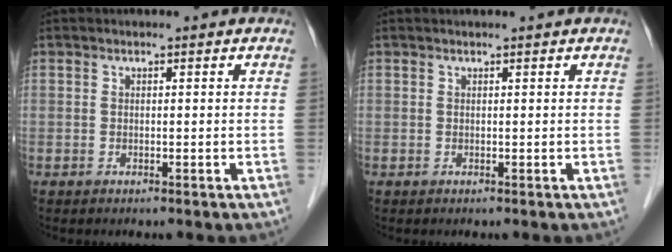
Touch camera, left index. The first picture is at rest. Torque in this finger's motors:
{"motor_torque": [0.07, -0.02, -0.04, -0.01]}